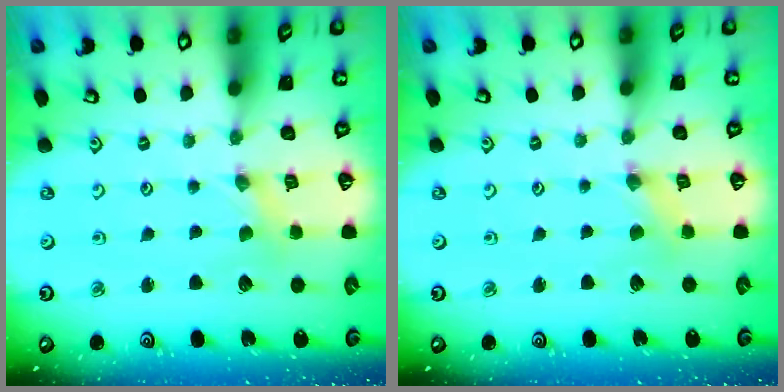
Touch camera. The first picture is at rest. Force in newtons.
{"total": 0.9, "press": 0.8, "slide": 0.3}